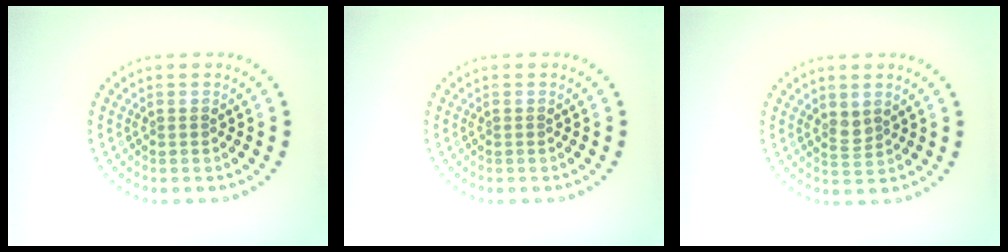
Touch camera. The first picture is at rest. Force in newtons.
{"total": 0.0}
{"total": 1.5, "press": 1.1, "slide": 0.9}